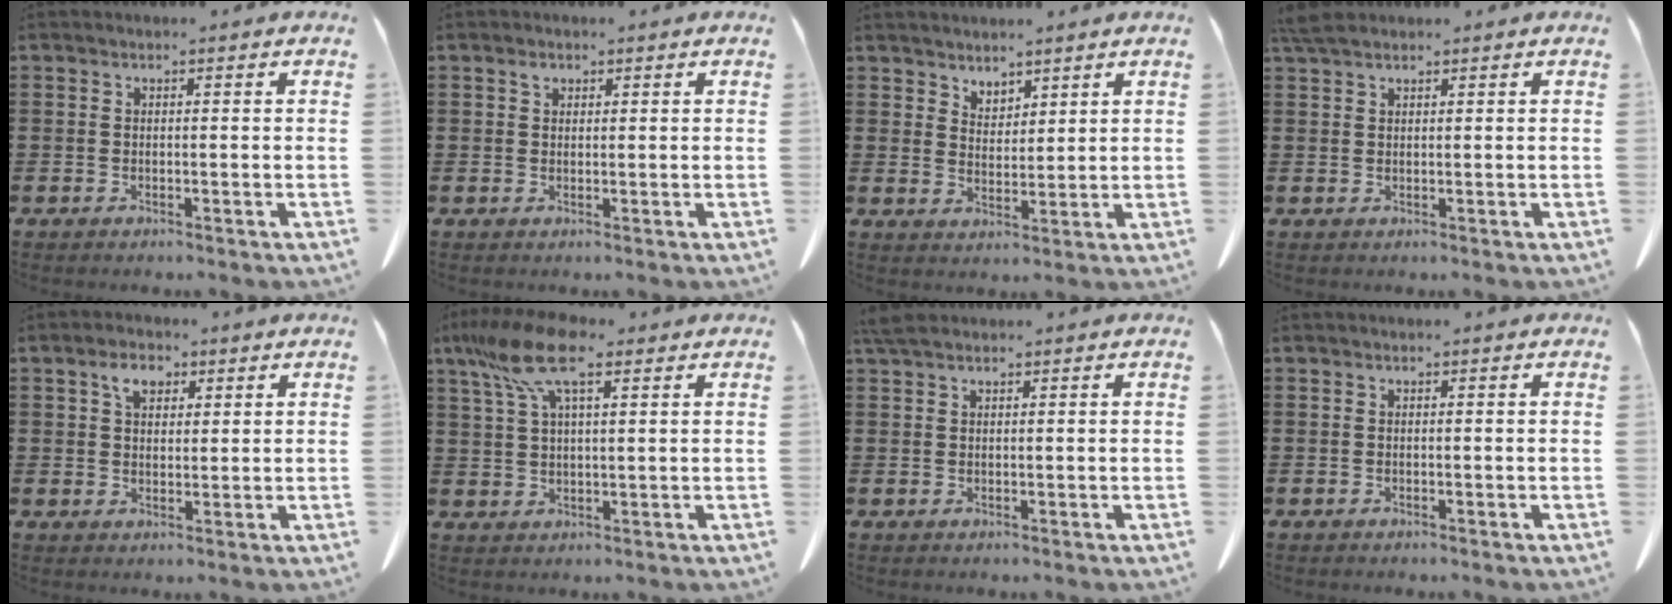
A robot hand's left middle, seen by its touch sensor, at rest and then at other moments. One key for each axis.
{"total": 1.1, "fx": 0.6, "fy": 0.7, "fz": 0.6, "tx": -0.014, "ty": 0.003, "tz": 0.012}
{"total": 3.2, "fx": 2.9, "fy": 1.2, "fz": -0.1, "tx": -0.007, "ty": -0.003, "tz": 0.056}
{"total": 2.5, "fx": 2.0, "fy": 0.7, "fz": 1.3, "tx": -0.031, "ty": 0.004, "tz": 0.039}
{"total": 4.1, "fx": 2.2, "fy": 2.5, "fz": 2.3, "tx": -0.039, "ty": 0.004, "tz": 0.036}
{"total": 10.3, "fx": 5.9, "fy": 3.0, "fz": 7.9, "tx": -0.177, "ty": -0.003, "tz": 0.102}
{"total": 2.1, "fx": 1.7, "fy": 0.6, "fz": 1.1, "tx": -0.027, "ty": 0.004, "tz": 0.032}
{"total": 0.0}